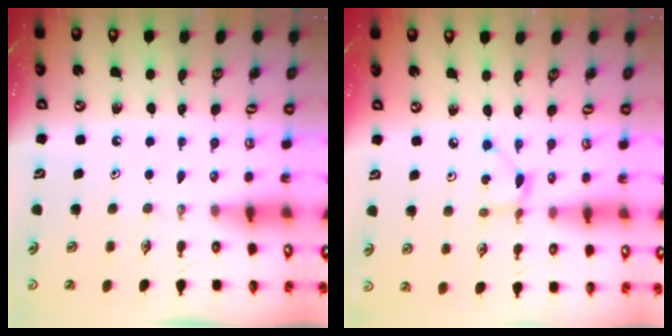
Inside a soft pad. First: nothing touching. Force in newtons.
{"total": 2.7, "press": 2.6, "slide": 0.3}